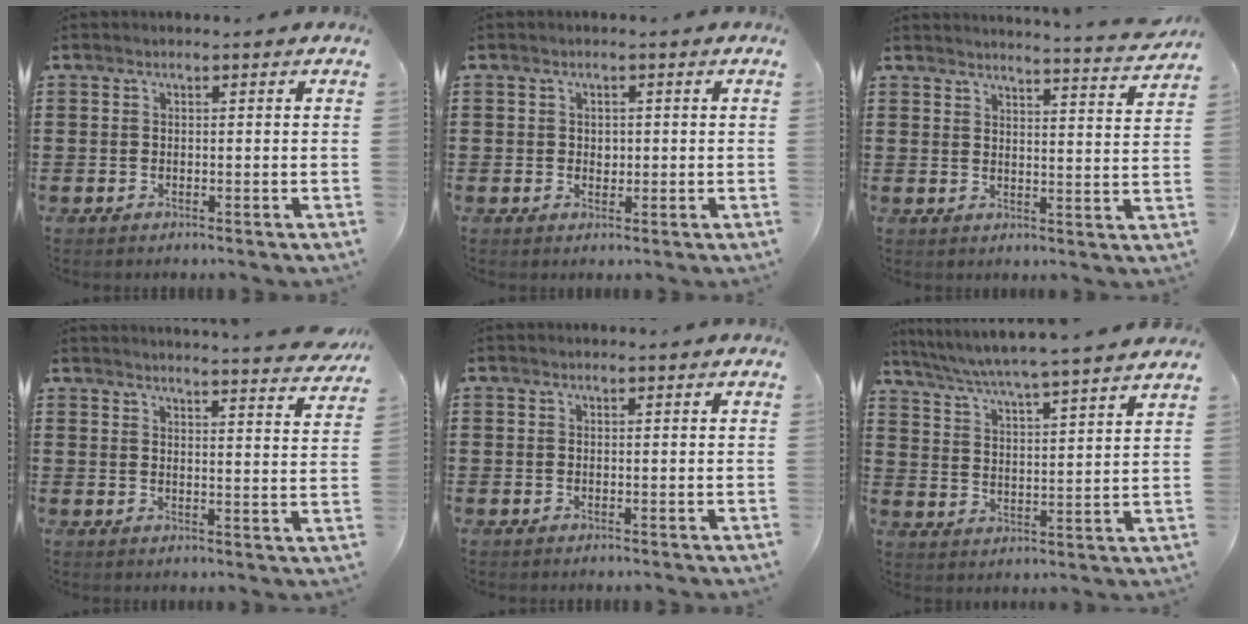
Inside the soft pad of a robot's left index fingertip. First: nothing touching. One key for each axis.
{"total": 1.2, "fx": 0.3, "fy": 1.0, "fz": 0.5, "tx": -0.012, "ty": 0.005, "tz": 0.006}
{"total": 3.9, "fx": 3.8, "fy": -0.8, "fz": 0.8, "tx": -0.023, "ty": -0.031, "tz": 0.063}
{"total": 4.2, "fx": 4.0, "fy": -0.8, "fz": 0.8, "tx": -0.024, "ty": -0.028, "tz": 0.069}
{"total": 0.0}
{"total": 4.5, "fx": 4.1, "fy": -1.1, "fz": 1.5, "tx": -0.050, "ty": -0.037, "tz": 0.063}